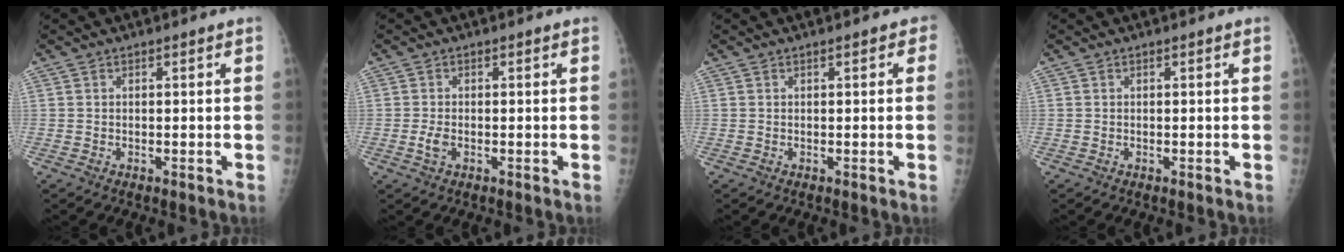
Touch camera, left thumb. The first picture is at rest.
{"total": 2.0, "force": [-0.5, 1.1, 1.6], "torque": [-0.033, -0.001, -0.012]}
{"total": 1.6, "force": [0.7, 0.9, 1.2], "torque": [-0.003, 0.002, 0.004]}
{"total": 0.0}